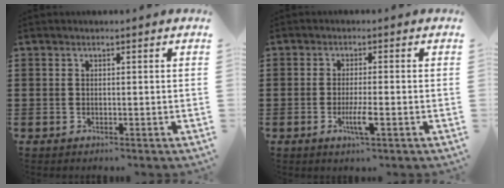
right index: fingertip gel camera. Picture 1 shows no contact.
{"total": 3.9, "force": [-1.5, 0.3, 3.6], "torque": [-0.066, -0.009, -0.027]}